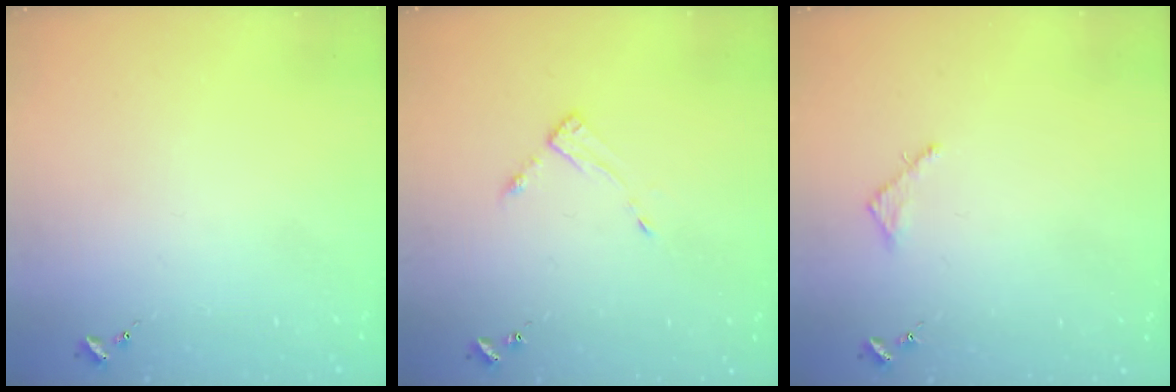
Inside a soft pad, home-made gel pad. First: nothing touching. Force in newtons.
{"total": 4.6, "press": 4.6, "slide": 0.4}
{"total": 2.5, "press": 2.5, "slide": 0.2}